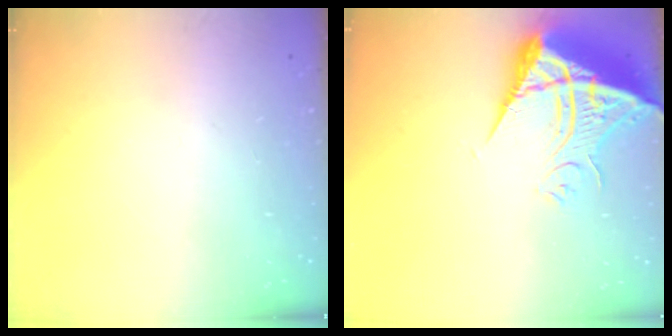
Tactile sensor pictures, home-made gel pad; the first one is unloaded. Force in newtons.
{"total": 13.2, "press": 13.1, "slide": 1.2}